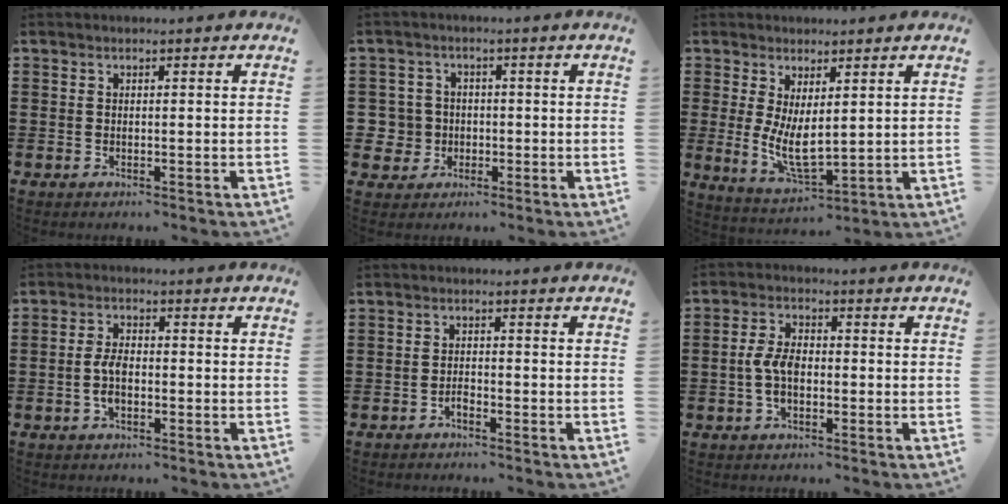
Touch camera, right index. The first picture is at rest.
{"total": 4.6, "force": [-0.8, 4.5, 0.8], "torque": [-0.041, 0.010, -0.018]}
{"total": 6.8, "force": [0.8, 3.0, 6.1], "torque": [-0.109, -0.009, 0.015]}
{"total": 4.1, "force": [-0.8, 1.9, 3.5], "torque": [-0.080, -0.002, -0.018]}
{"total": 1.3, "force": [-1.1, 0.4, 0.6], "torque": [-0.015, -0.003, -0.020]}
{"total": 4.7, "force": [-0.8, 2.4, 4.0], "torque": [-0.101, -0.005, -0.023]}